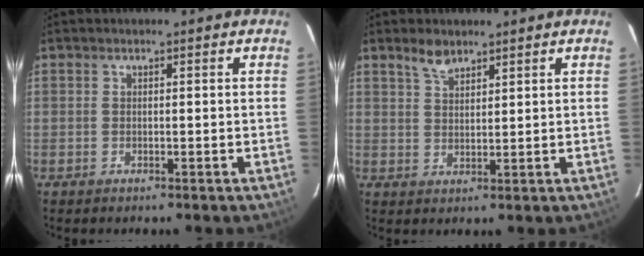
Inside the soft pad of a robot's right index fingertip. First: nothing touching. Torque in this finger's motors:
{"motor_torque": [0.10, 0.08, 0.02, 0.01]}